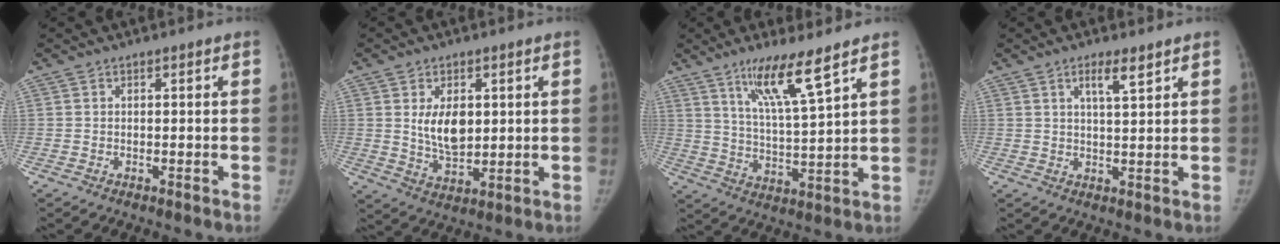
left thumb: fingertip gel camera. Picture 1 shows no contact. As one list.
[{"total": 8.1, "force": [1.7, 4.9, 6.2], "torque": [-0.083, -0.023, 0.039]}, {"total": 11.1, "force": [7.2, 0.7, 8.5], "torque": [-0.154, -0.047, 0.137]}, {"total": 4.4, "force": [2.7, 0.9, 3.4], "torque": [-0.057, -0.017, 0.049]}]